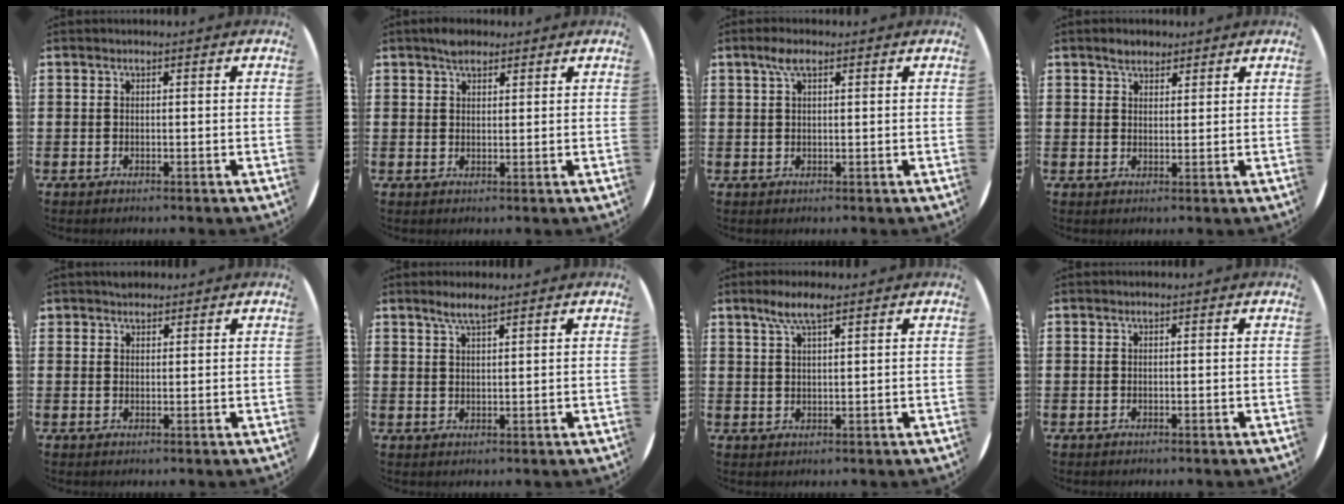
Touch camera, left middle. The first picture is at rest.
{"total": 2.2, "force": [1.8, 0.9, 0.7], "torque": [-0.008, 0.001, 0.033]}
{"total": 2.9, "force": [1.5, 0.9, 2.3], "torque": [-0.050, 0.008, 0.025]}
{"total": 2.2, "force": [1.9, 1.1, 0.5], "torque": [-0.002, 0.002, 0.034]}
{"total": 1.6, "force": [1.5, 0.6, -0.1], "torque": [0.007, 0.001, 0.028]}
{"total": 2.8, "force": [2.2, 0.4, 1.6], "torque": [-0.035, 0.004, 0.040]}
{"total": 4.1, "force": [2.8, 0.9, 2.9], "torque": [-0.063, 0.007, 0.048]}
{"total": 0.0}